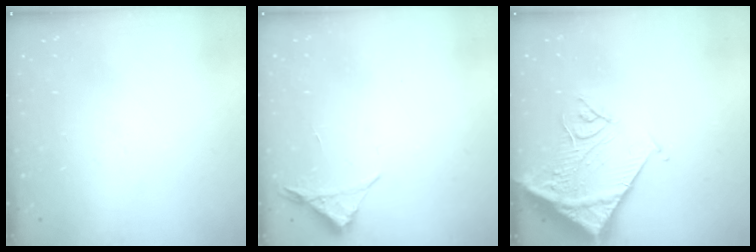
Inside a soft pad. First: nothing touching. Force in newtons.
{"total": 3.5, "press": 3.5, "slide": 0.6}
{"total": 13.5, "press": 13.4, "slide": 1.8}